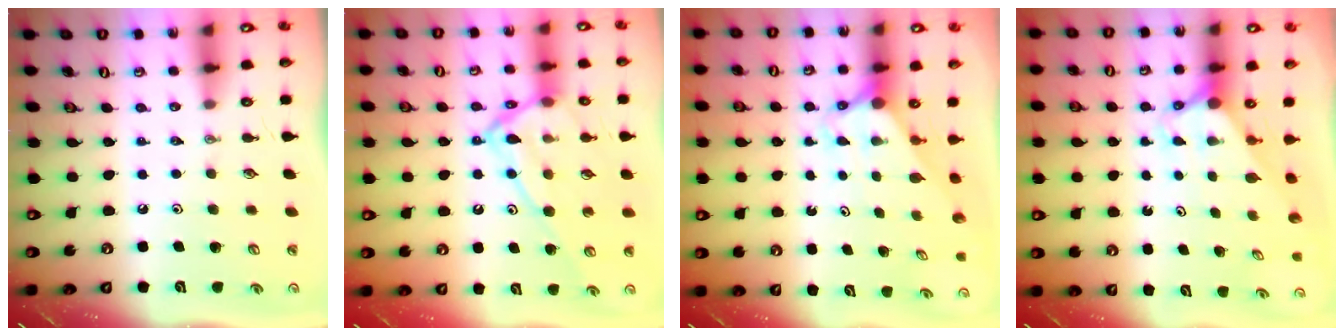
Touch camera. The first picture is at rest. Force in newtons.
{"total": 17.2, "press": 17.2, "slide": 1.4}
{"total": 2.7, "press": 2.7, "slide": 0.0}
{"total": 2.9, "press": 2.9, "slide": 0.0}